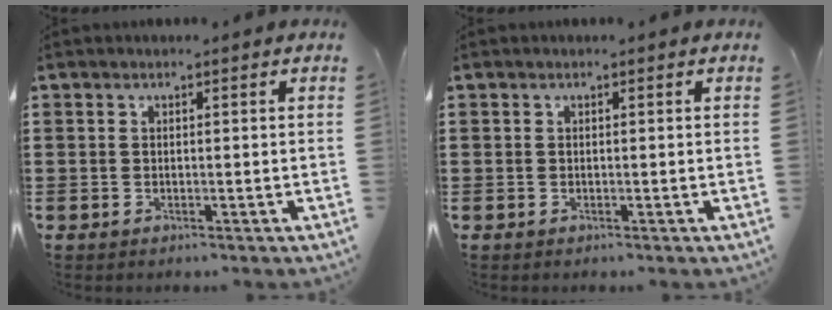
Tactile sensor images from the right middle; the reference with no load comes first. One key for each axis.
{"total": 0.0}